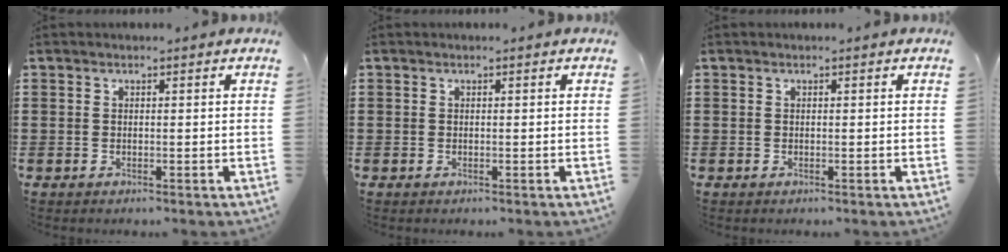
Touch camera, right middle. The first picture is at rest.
{"total": 0.0}
{"total": 0.0}